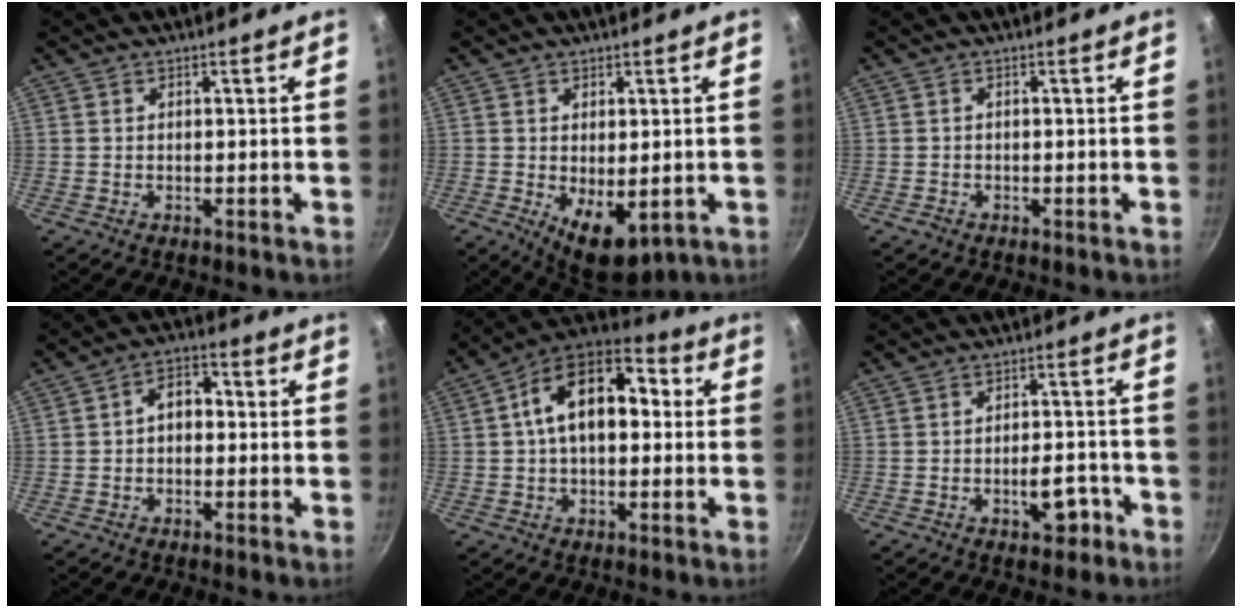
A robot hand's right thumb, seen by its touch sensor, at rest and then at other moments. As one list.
[{"total": 9.2, "force": [-2.5, 4.7, 7.5], "torque": [-0.099, -0.011, -0.020]}, {"total": 0.9, "force": [-0.6, 0.6, 0.3], "torque": [-0.006, 0.001, -0.014]}, {"total": 5.6, "force": [-0.1, 3.8, 4.1], "torque": [-0.043, 0.023, -0.015]}, {"total": 15.9, "force": [2.1, 9.4, 12.7], "torque": [-0.184, 0.041, 0.021]}, {"total": 5.2, "force": [-2.6, 2.7, 3.6], "torque": [-0.035, 0.026, -0.036]}]